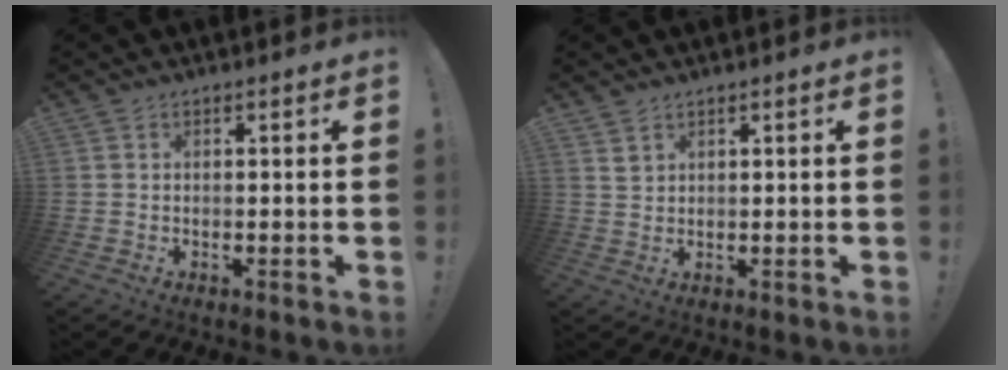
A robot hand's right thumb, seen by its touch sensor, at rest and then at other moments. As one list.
[{"total": 2.7, "force": [2.0, 1.5, 0.9], "torque": [-0.005, -0.016, 0.036]}]